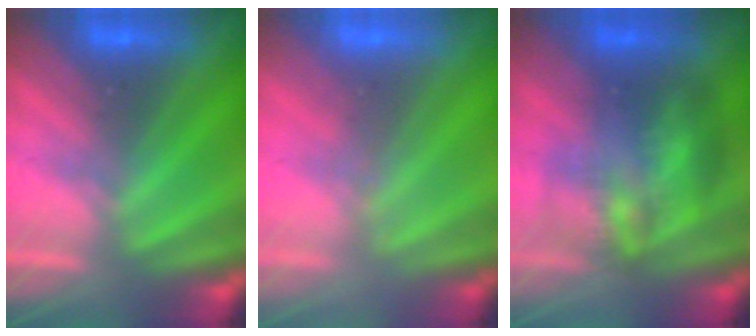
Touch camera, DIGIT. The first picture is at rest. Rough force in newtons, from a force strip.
{"total": 1.6}
{"total": 3.5}